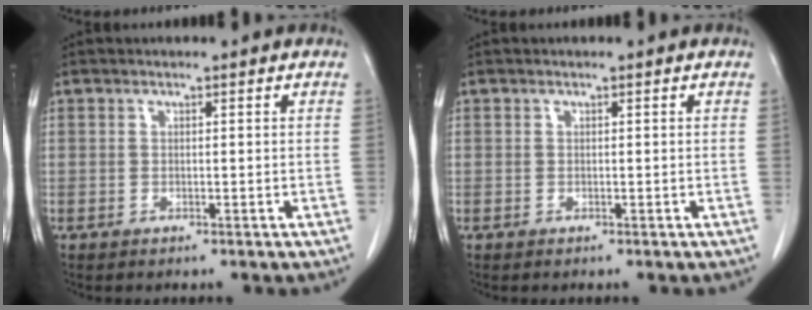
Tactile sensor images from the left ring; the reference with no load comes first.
{"total": 0.0}